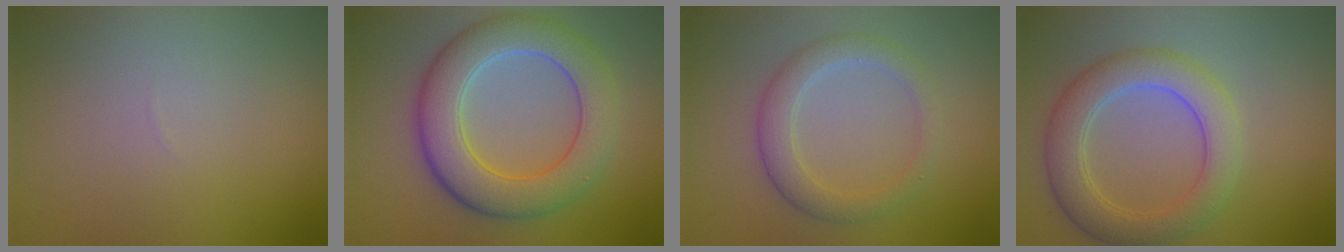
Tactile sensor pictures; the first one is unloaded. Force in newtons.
{"total": 7.8, "press": 7.8, "slide": 0.3}
{"total": 3.3, "press": 3.3, "slide": 0.2}
{"total": 5.1, "press": 5.1, "slide": 0.2}